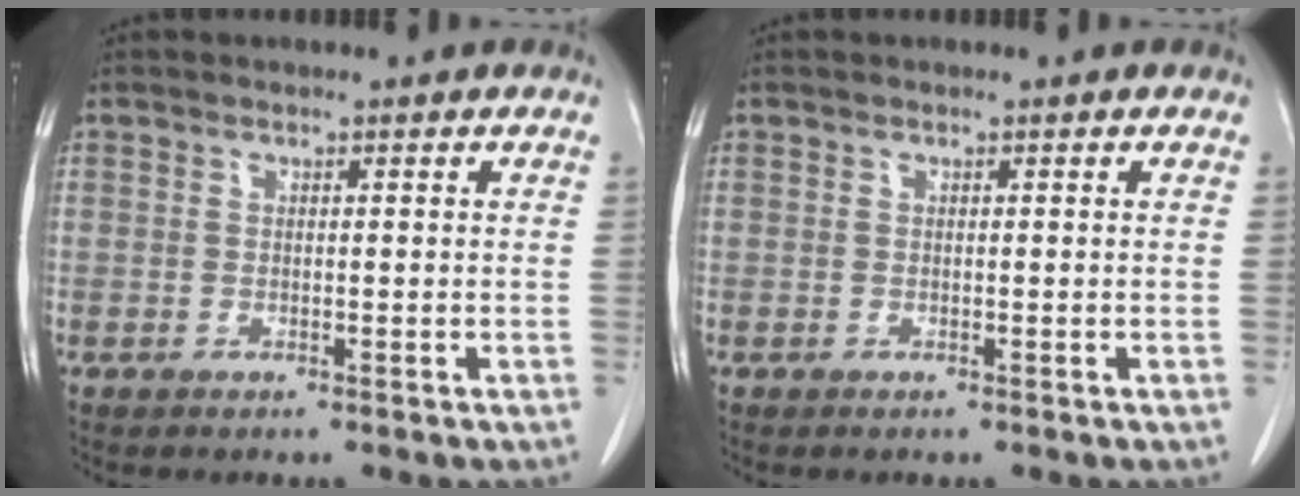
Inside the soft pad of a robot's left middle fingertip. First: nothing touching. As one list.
[{"total": 0.0}]